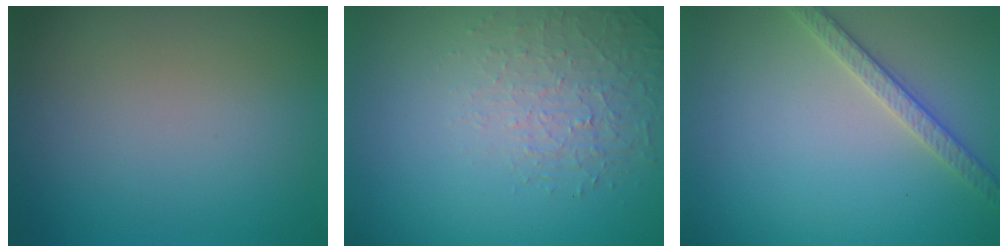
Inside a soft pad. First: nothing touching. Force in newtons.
{"total": 1.6, "press": 1.0, "slide": 1.2}
{"total": 2.7, "press": 2.6, "slide": 0.6}